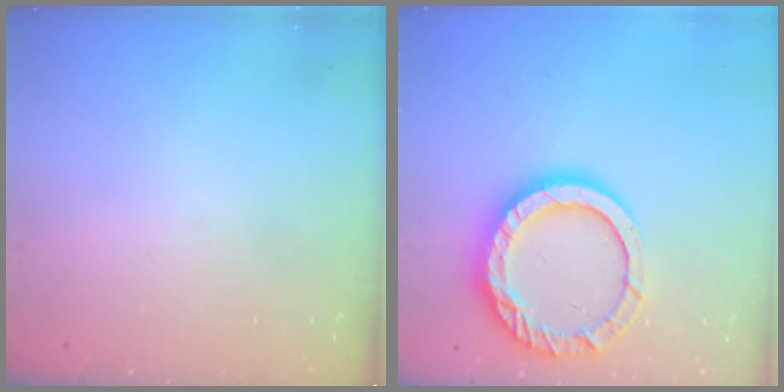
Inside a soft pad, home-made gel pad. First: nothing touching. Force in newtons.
{"total": 15.3, "press": 15.2, "slide": 1.3}